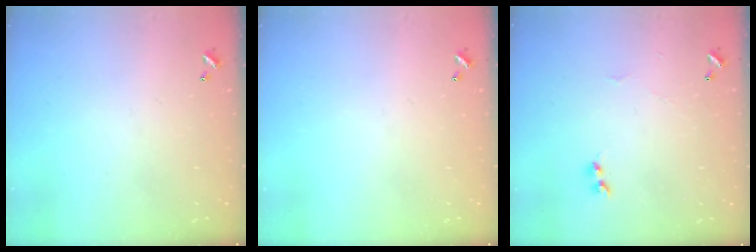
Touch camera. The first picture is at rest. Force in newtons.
{"total": 0.0}
{"total": 2.1, "press": 2.1, "slide": 0.5}